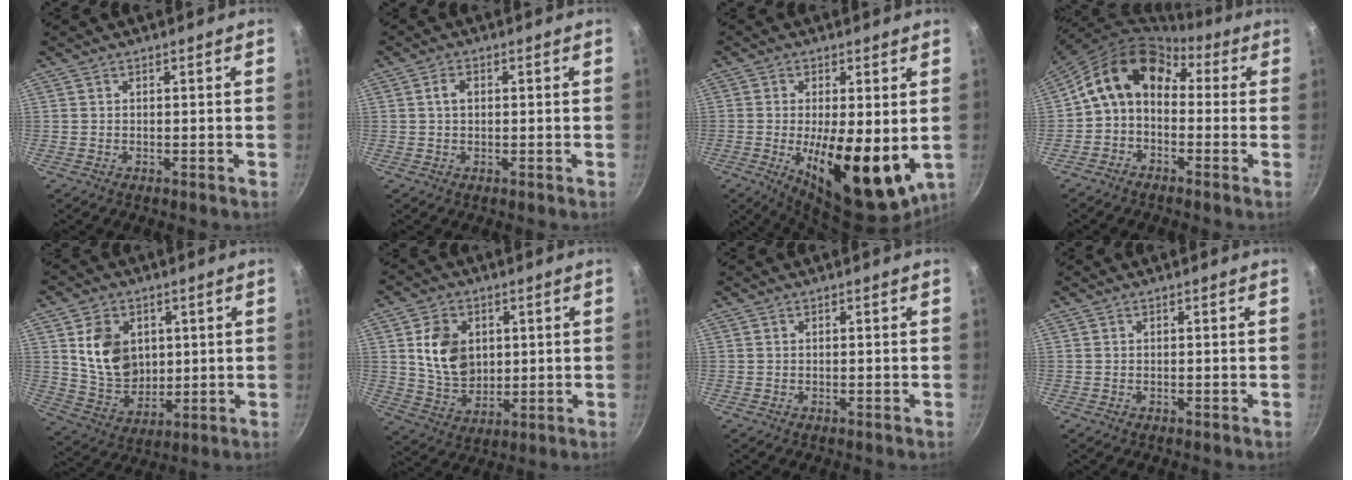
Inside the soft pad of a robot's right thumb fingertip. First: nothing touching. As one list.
[{"total": 2.1, "force": [0.3, 1.5, 1.5], "torque": [-0.022, 0.006, 0.003]}, {"total": 16.7, "force": [-2.0, 6.5, 15.2], "torque": [-0.215, -0.017, -0.020]}, {"total": 12.0, "force": [0.7, 8.9, 8.0], "torque": [-0.126, 0.042, -0.015]}, {"total": 12.7, "force": [2.9, 9.9, 7.5], "torque": [-0.105, -0.019, 0.064]}, {"total": 11.5, "force": [2.3, 8.8, 7.0], "torque": [-0.099, -0.015, 0.049]}, {"total": 0.0}, {"total": 0.0}]